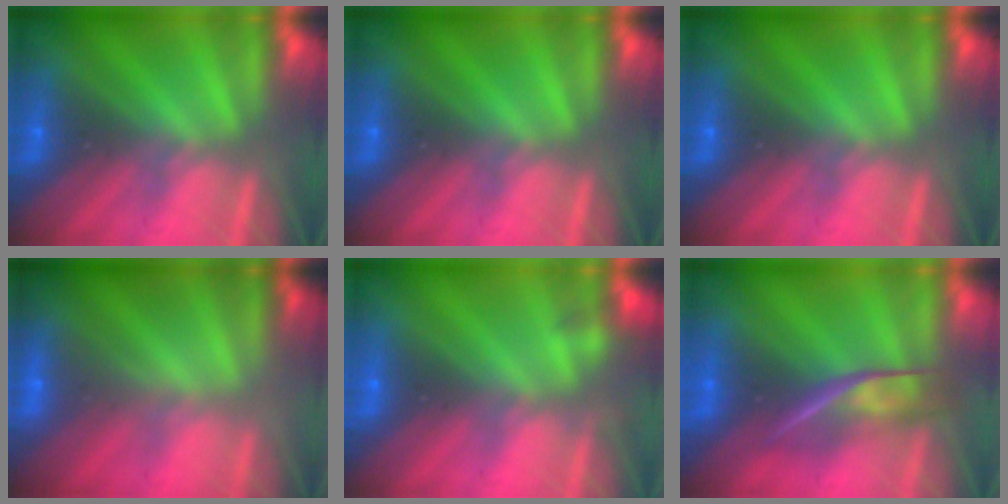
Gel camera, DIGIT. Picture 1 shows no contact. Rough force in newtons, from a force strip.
{"total": 0.0}
{"total": 0.0}
{"total": 2.3}
{"total": 2.2}
{"total": 2.3}